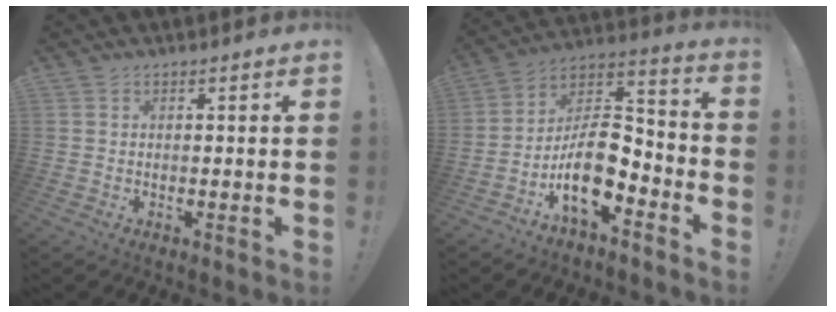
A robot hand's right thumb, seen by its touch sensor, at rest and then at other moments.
{"total": 14.8, "force": [-6.8, 7.6, 10.8], "torque": [-0.198, 0.031, -0.109]}